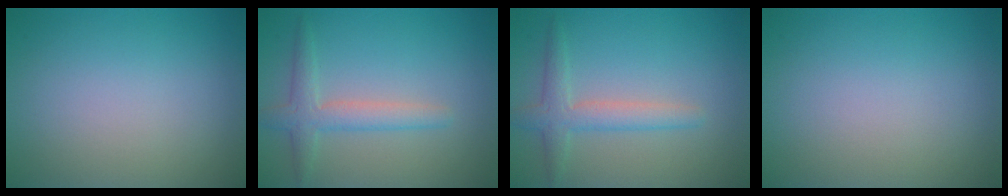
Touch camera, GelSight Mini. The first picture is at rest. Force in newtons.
{"total": 2.8, "press": 2.8, "slide": 0.1}
{"total": 2.8, "press": 2.8, "slide": 0.1}
{"total": 0.0}